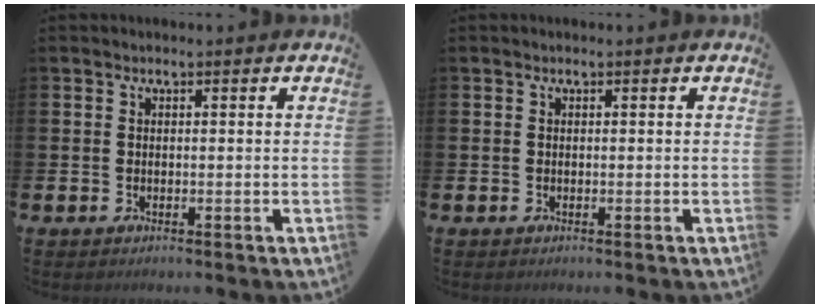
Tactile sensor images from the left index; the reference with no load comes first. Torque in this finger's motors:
{"motor_torque": [0.07, 0.01, 0.00, 0.00]}